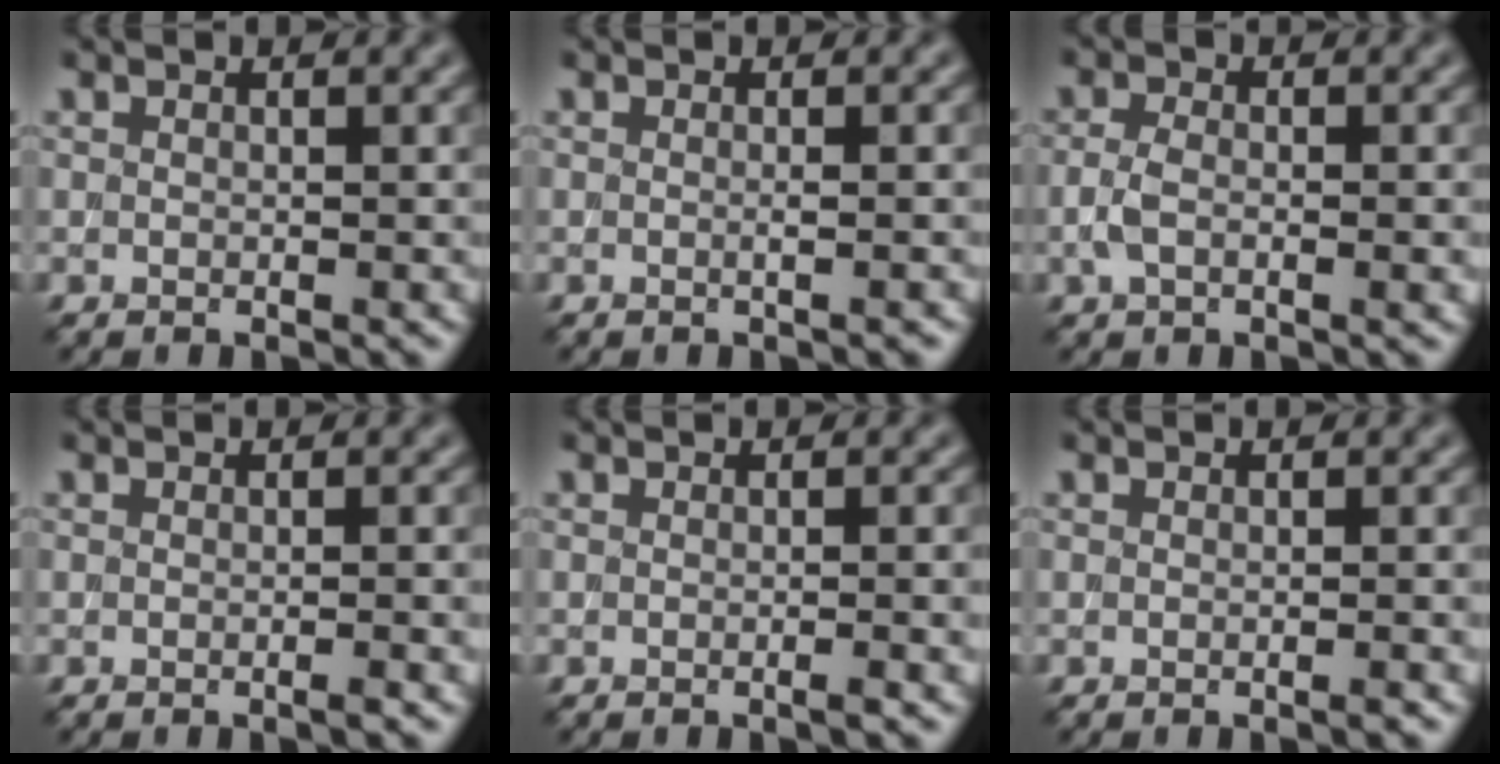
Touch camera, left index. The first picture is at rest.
{"total": 1.7, "force": [0.1, 0.7, 1.5], "torque": [-0.009, -0.004, -0.012]}
{"total": 2.5, "force": [-0.7, 1.2, 2.1], "torque": [-0.048, 0.001, -0.018]}
{"total": 2.4, "force": [-0.3, 0.8, 2.2], "torque": [-0.013, -0.001, -0.010]}
{"total": 2.7, "force": [-0.3, 1.0, 2.6], "torque": [-0.016, 0.002, -0.011]}
{"total": 1.7, "force": [-0.3, 0.6, 1.5], "torque": [-0.008, -0.003, -0.008]}